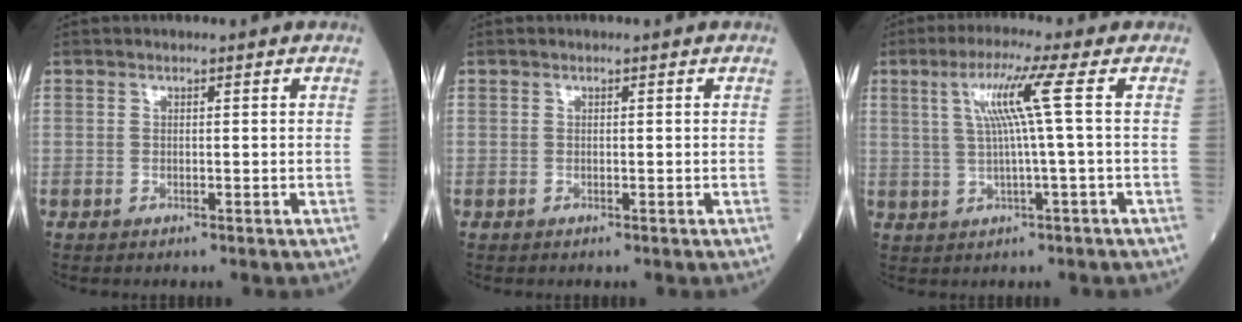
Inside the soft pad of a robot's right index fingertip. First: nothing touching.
{"total": 0.0}
{"total": 6.9, "force": [1.5, -1.6, 6.5], "torque": [-0.125, 0.012, 0.036]}